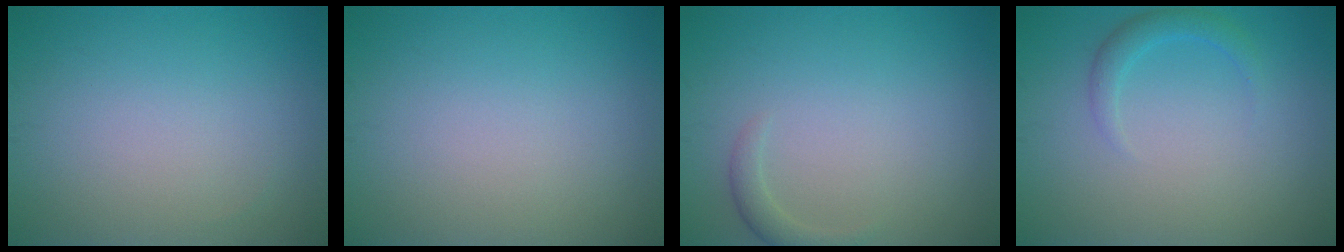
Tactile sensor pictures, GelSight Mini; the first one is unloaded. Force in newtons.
{"total": 0.0}
{"total": 1.4, "press": 1.4, "slide": 0.1}
{"total": 1.7, "press": 1.7, "slide": 0.2}